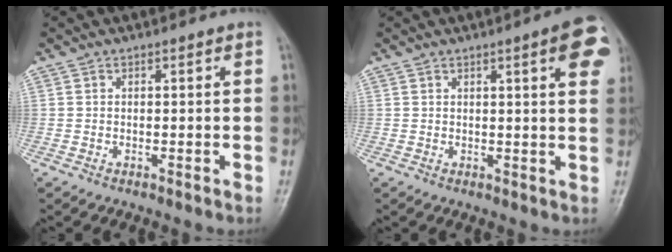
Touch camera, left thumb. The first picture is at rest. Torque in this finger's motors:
{"motor_torque": [0.18, 0.23, 0.68, -0.44, 0.03]}